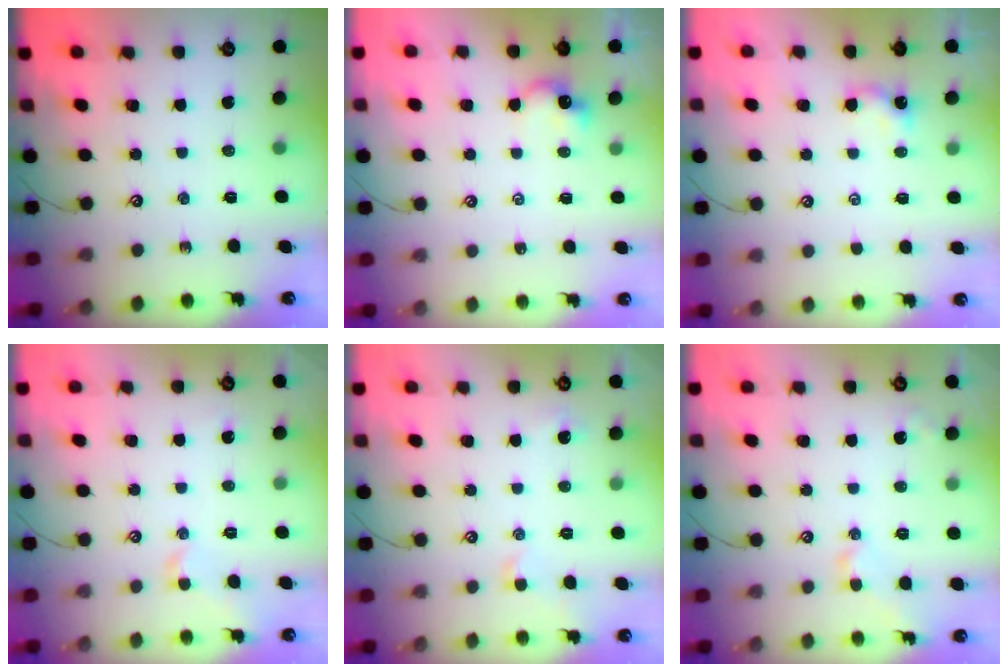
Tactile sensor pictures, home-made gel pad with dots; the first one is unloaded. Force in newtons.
{"total": 1.7, "press": 1.7, "slide": 0.4}
{"total": 0.7, "press": 0.7, "slide": 0.3}
{"total": 1.4, "press": 1.3, "slide": 0.6}
{"total": 1.1, "press": 1.0, "slide": 0.5}
{"total": 1.9, "press": 1.8, "slide": 0.7}